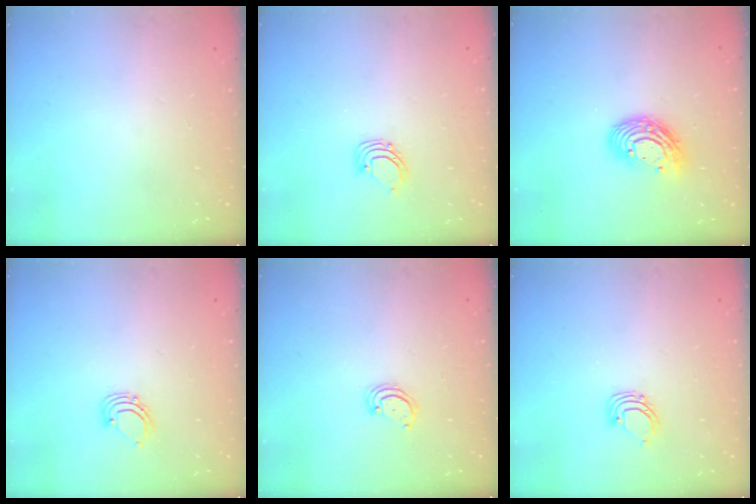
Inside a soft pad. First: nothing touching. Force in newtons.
{"total": 2.9, "press": 2.9, "slide": 0.3}
{"total": 11.8, "press": 11.8, "slide": 0.8}
{"total": 2.9, "press": 2.9, "slide": 0.2}
{"total": 2.3, "press": 2.2, "slide": 0.2}
{"total": 2.9, "press": 2.9, "slide": 0.3}